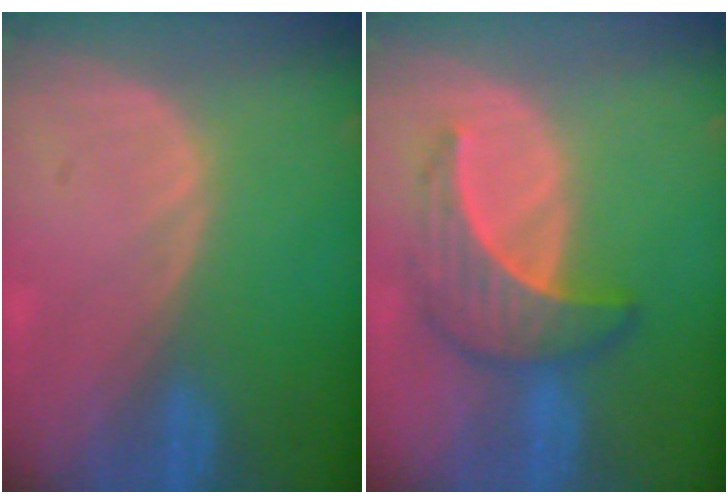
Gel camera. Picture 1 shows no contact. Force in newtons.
{"total": 6.4, "press": 6.3, "slide": 1.0}